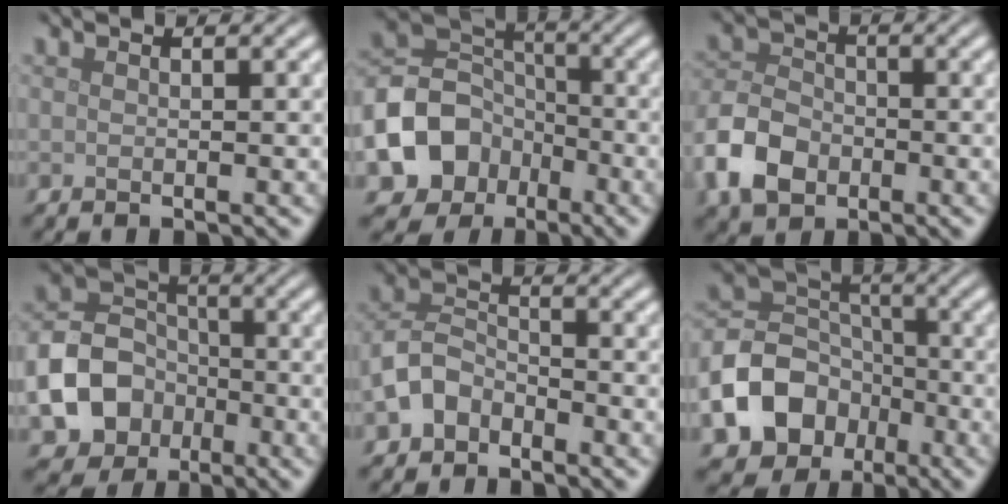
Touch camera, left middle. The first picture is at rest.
{"total": 8.0, "force": [-3.3, 6.5, 3.2], "torque": [-0.056, 0.003, -0.072]}
{"total": 6.2, "force": [-2.9, 4.3, 3.4], "torque": [-0.073, 0.002, -0.069]}
{"total": 9.2, "force": [-3.6, 7.5, 3.8], "torque": [-0.075, -0.015, -0.086]}
{"total": 3.7, "force": [-2.2, 2.5, 1.6], "torque": [-0.036, 0.008, -0.054]}
{"total": 9.3, "force": [-4.0, 7.3, 4.2], "torque": [-0.079, -0.005, -0.084]}